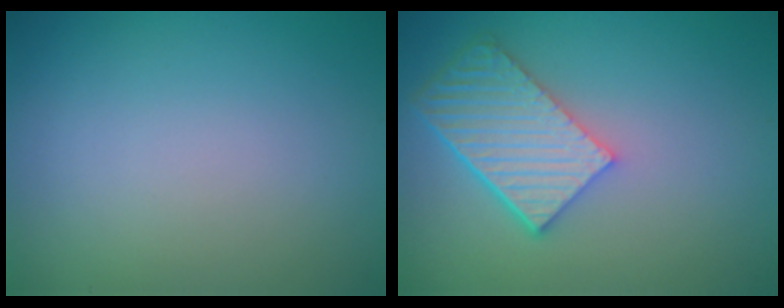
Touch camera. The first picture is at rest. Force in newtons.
{"total": 5.5, "press": 4.2, "slide": 3.7}